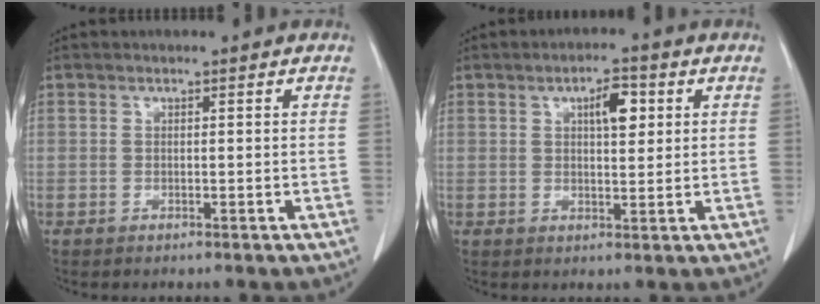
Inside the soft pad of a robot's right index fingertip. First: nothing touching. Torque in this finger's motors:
{"motor_torque": [0.42, 0.41, 0.10, 0.05]}